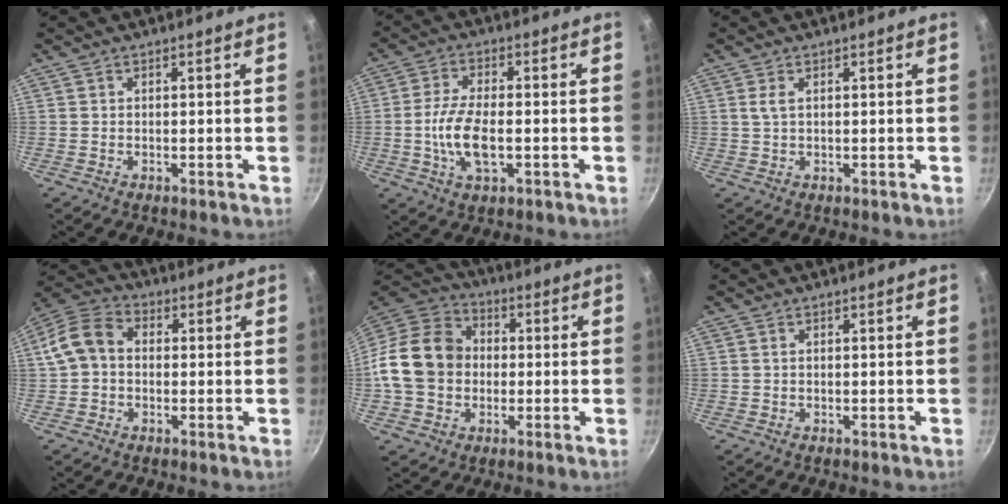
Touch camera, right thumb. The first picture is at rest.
{"total": 9.0, "force": [-1.6, 4.0, 7.9], "torque": [-0.153, 0.009, -0.036]}
{"total": 1.8, "force": [0.6, 0.6, 1.6], "torque": [-0.034, 0.001, 0.014]}
{"total": 9.2, "force": [0.3, 7.0, 5.9], "torque": [-0.095, 0.030, -0.011]}
{"total": 16.5, "force": [-0.7, 13.6, 9.3], "torque": [-0.150, 0.034, -0.028]}
{"total": 0.0}